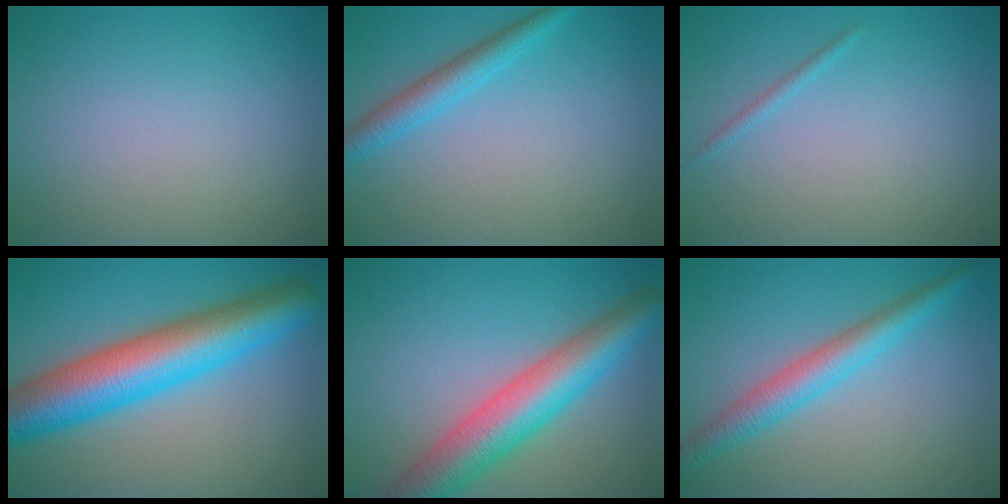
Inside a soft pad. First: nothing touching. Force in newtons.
{"total": 2.8, "press": 2.8, "slide": 0.2}
{"total": 0.7, "press": 0.7, "slide": 0.1}
{"total": 10.1, "press": 10.1, "slide": 0.2}
{"total": 8.1, "press": 8.1, "slide": 0.4}
{"total": 3.9, "press": 3.9, "slide": 0.1}